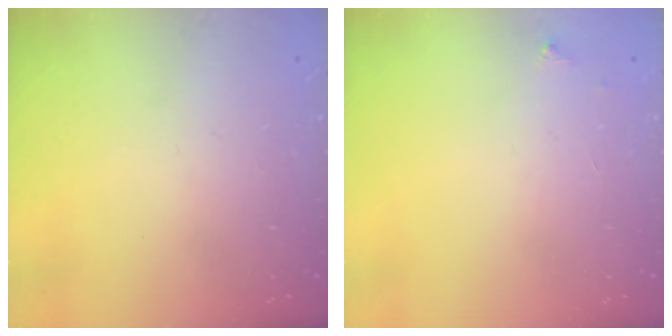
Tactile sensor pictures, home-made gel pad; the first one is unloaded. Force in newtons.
{"total": 2.5, "press": 2.5, "slide": 0.4}